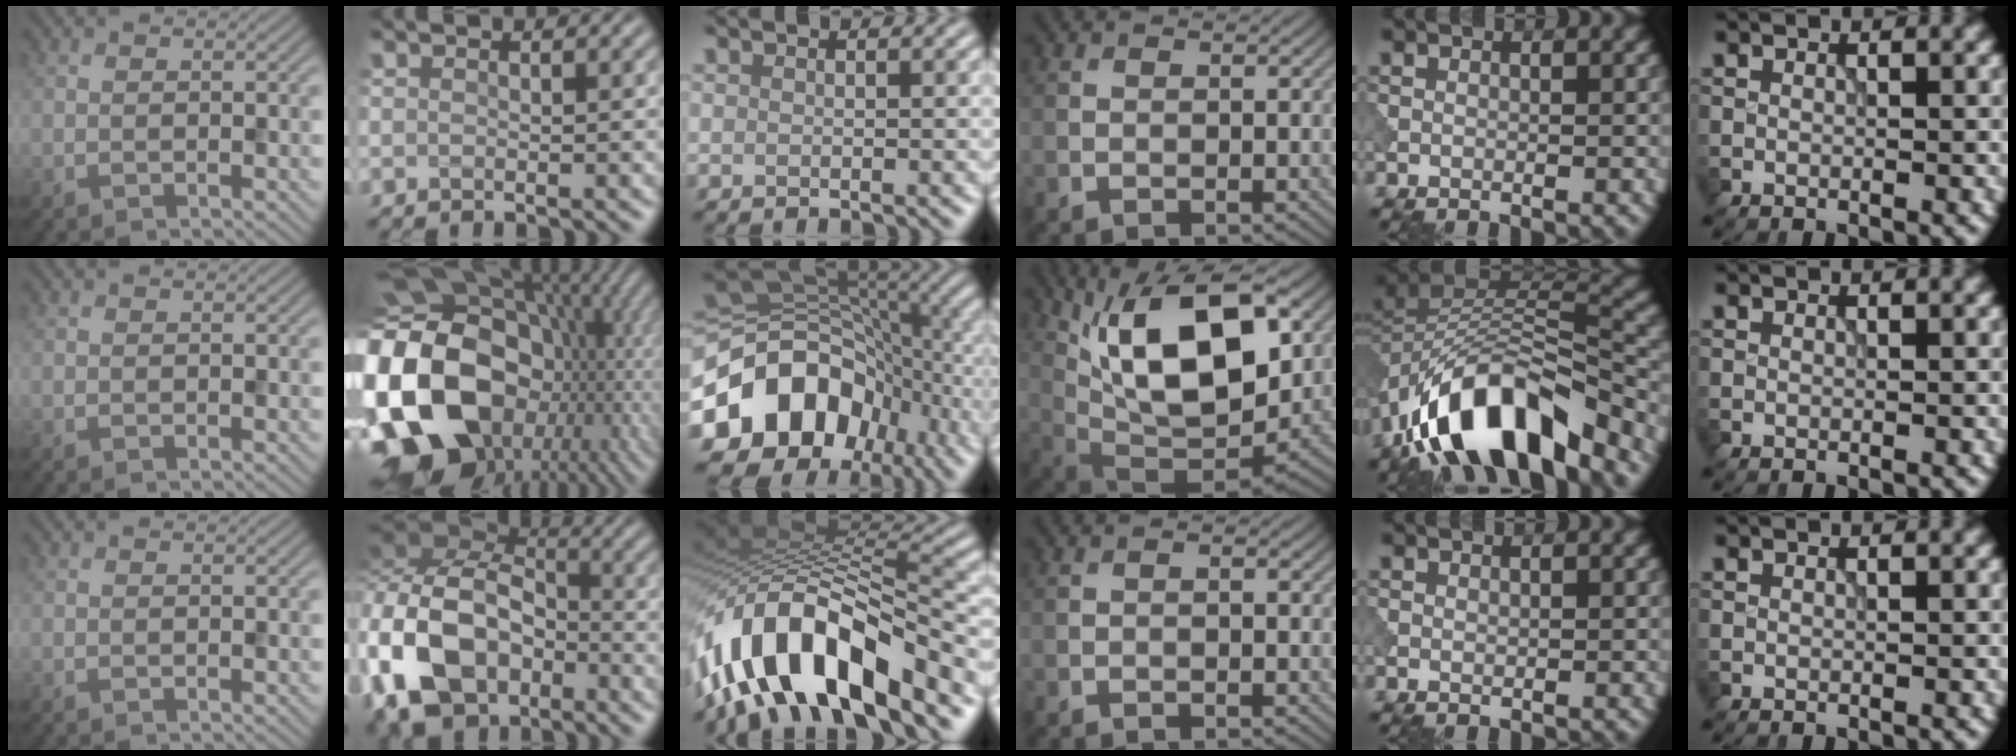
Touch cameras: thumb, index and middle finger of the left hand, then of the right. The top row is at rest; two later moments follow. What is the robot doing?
{"motion": "insert", "object": "peg toy"}